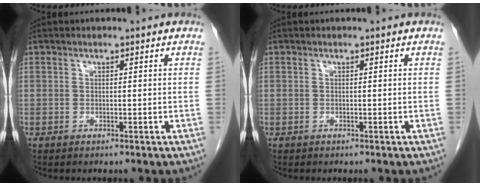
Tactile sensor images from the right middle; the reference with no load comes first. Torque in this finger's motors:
{"motor_torque": [0.05, 0.24, -0.03, -0.01]}